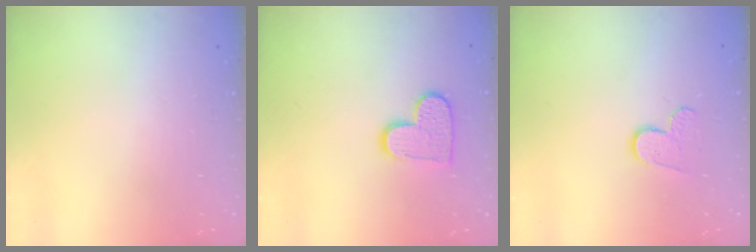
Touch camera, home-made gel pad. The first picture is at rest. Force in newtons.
{"total": 10.4, "press": 10.4, "slide": 0.6}
{"total": 6.3, "press": 6.3, "slide": 0.5}